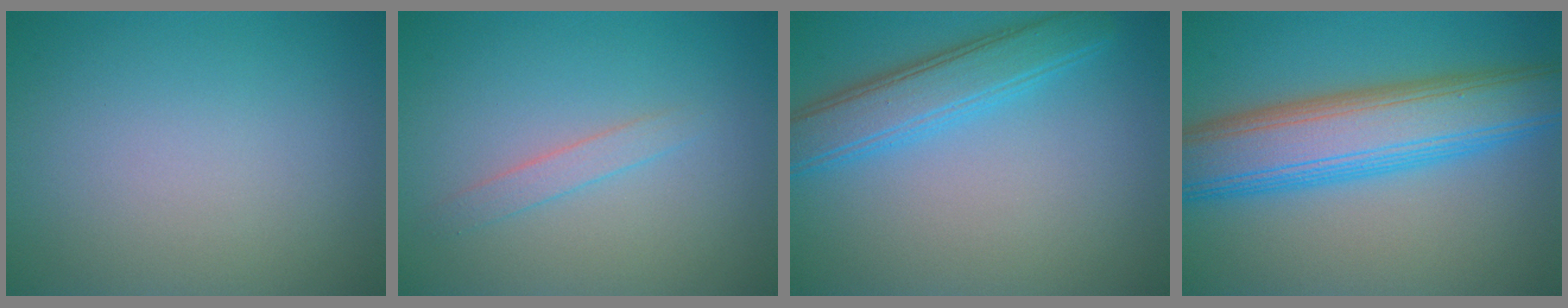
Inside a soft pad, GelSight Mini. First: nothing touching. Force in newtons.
{"total": 1.3, "press": 1.3, "slide": 0.1}
{"total": 4.6, "press": 4.6, "slide": 0.1}
{"total": 9.4, "press": 9.4, "slide": 0.3}